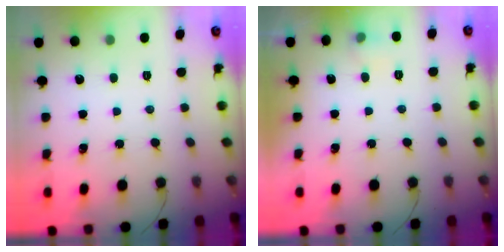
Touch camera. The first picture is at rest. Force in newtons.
{"total": 5.5, "press": 5.2, "slide": 1.6}